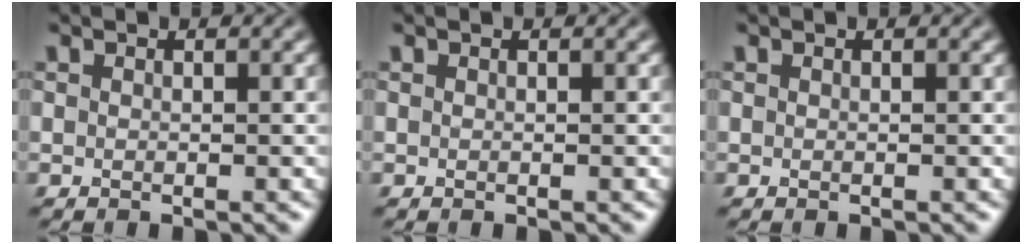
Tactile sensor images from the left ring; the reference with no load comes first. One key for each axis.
{"total": 0.0}
{"total": 0.0}